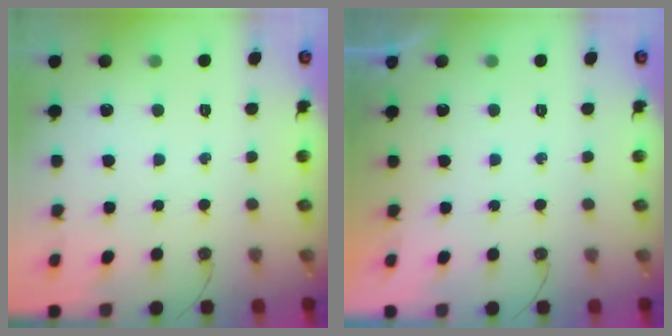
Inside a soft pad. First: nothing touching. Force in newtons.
{"total": 0.0}